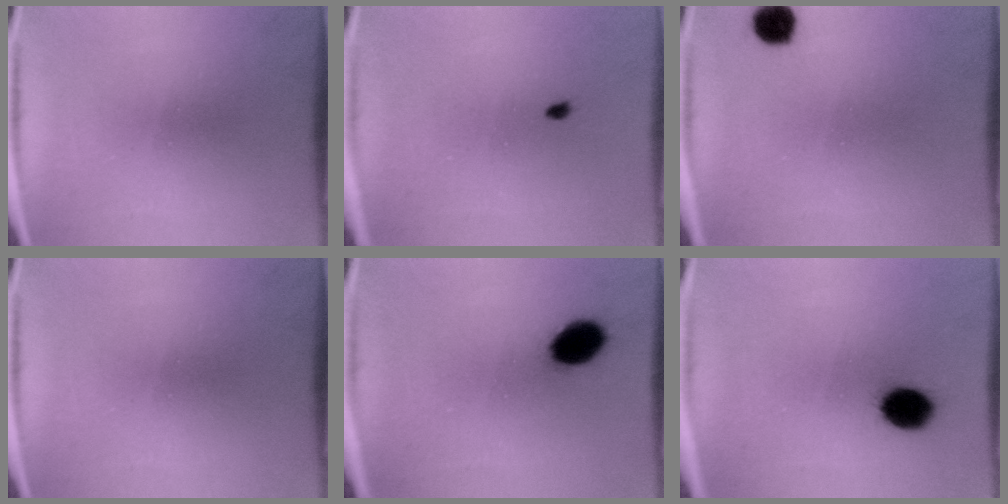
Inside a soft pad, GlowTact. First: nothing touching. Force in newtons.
{"total": 1.4}
{"total": 4.1}
{"total": 0.0}
{"total": 8.1}
{"total": 8.3}